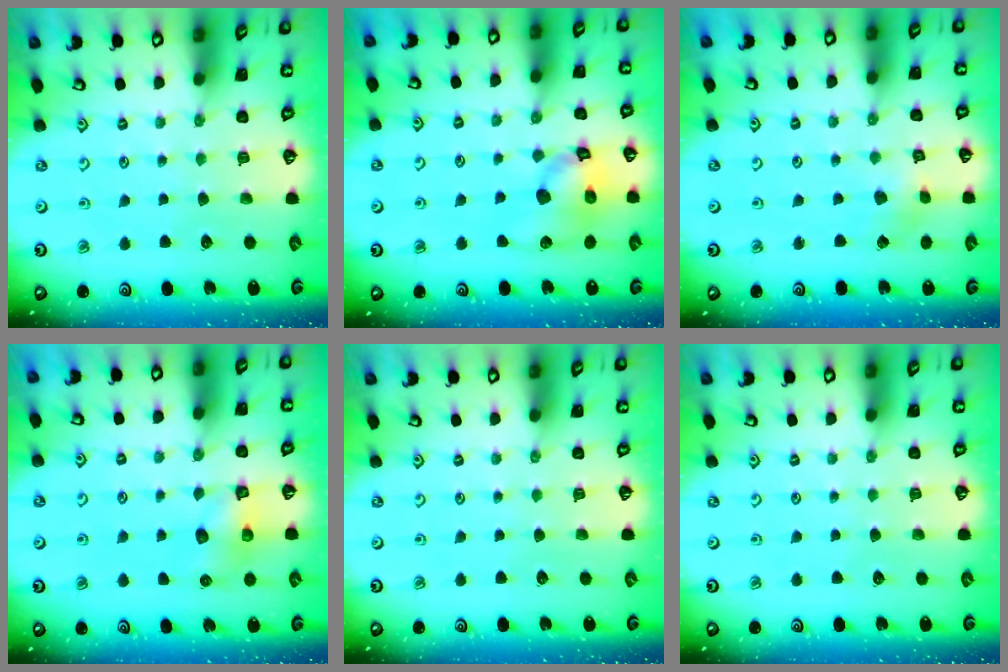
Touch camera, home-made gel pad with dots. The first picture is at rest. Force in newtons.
{"total": 13.8, "press": 13.7, "slide": 1.9}
{"total": 3.6, "press": 3.6, "slide": 0.2}
{"total": 6.7, "press": 6.7, "slide": 0.4}
{"total": 0.0}
{"total": 0.0}